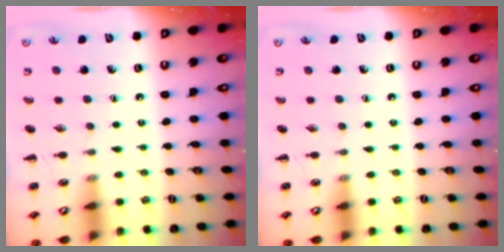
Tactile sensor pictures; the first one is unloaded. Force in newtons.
{"total": 0.0}